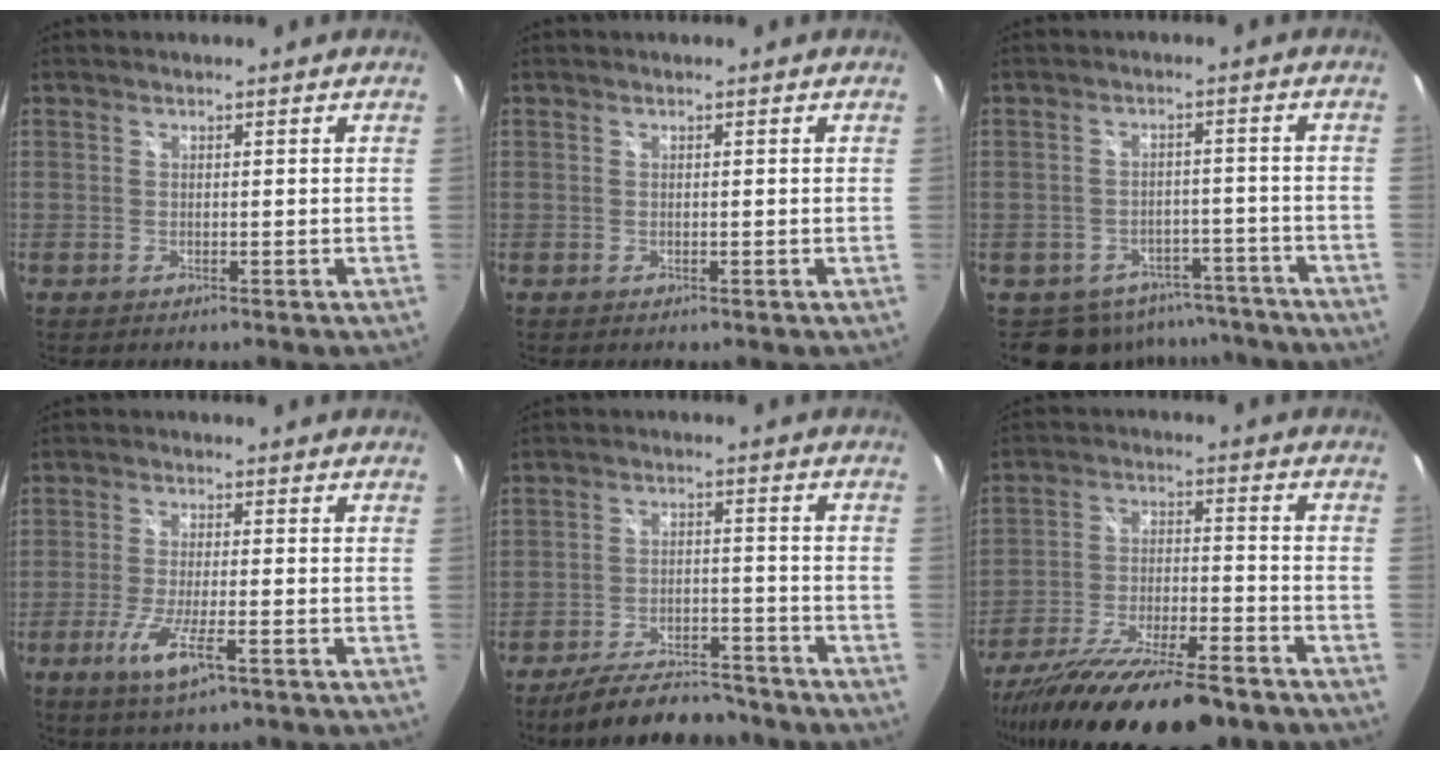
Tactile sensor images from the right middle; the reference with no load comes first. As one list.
[{"total": 0.0}, {"total": 9.5, "force": [-7.4, 5.8, 1.6], "torque": [-0.032, 0.020, -0.082]}, {"total": 7.6, "force": [-3.8, 1.2, 6.5], "torque": [-0.137, -0.017, -0.069]}, {"total": 13.8, "force": [-12.0, 4.0, 5.6], "torque": [-0.121, 0.001, -0.175]}, {"total": 21.9, "force": [-17.2, 4.7, 12.7], "torque": [-0.239, -0.057, -0.277]}]